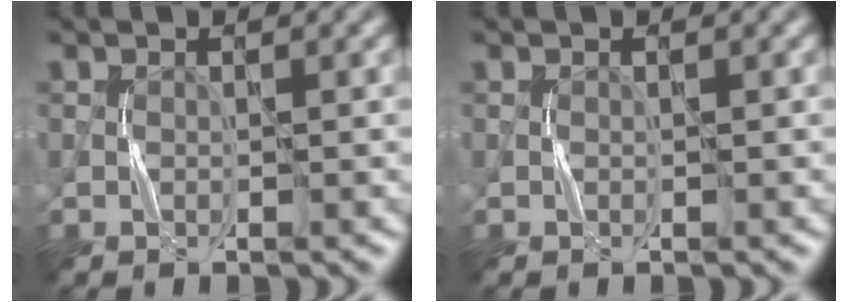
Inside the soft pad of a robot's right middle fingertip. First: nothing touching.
{"total": 0.0}